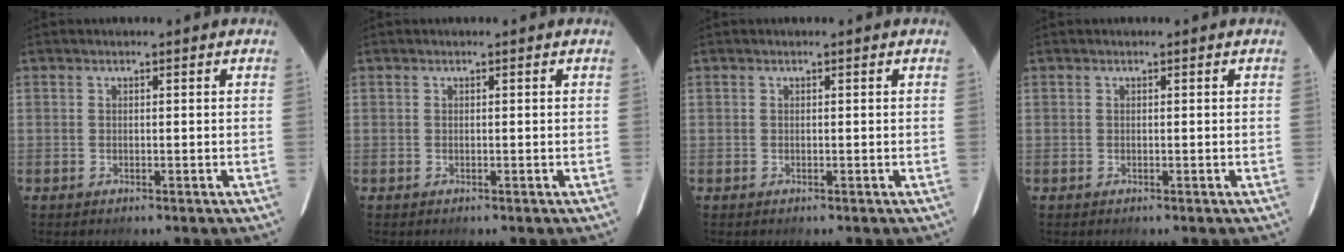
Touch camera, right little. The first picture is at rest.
{"total": 0.0}
{"total": 0.0}
{"total": 0.0}